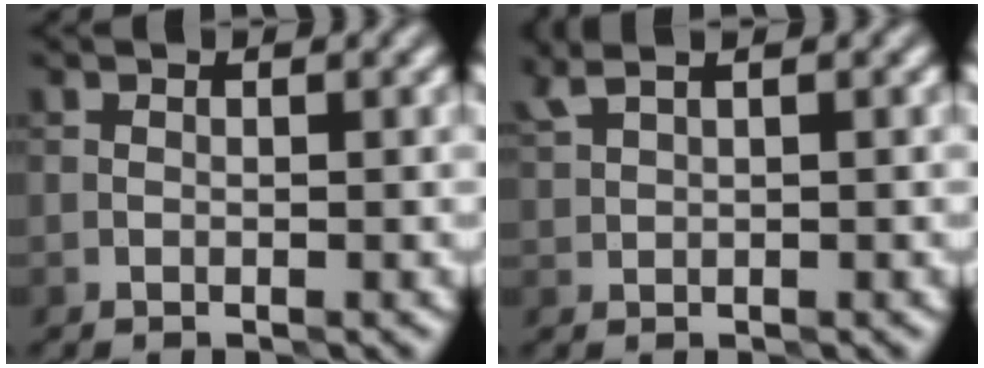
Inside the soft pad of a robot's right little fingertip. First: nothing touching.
{"total": 1.8, "force": [1.4, 0.5, 1.0], "torque": [-0.016, 0.007, 0.030]}